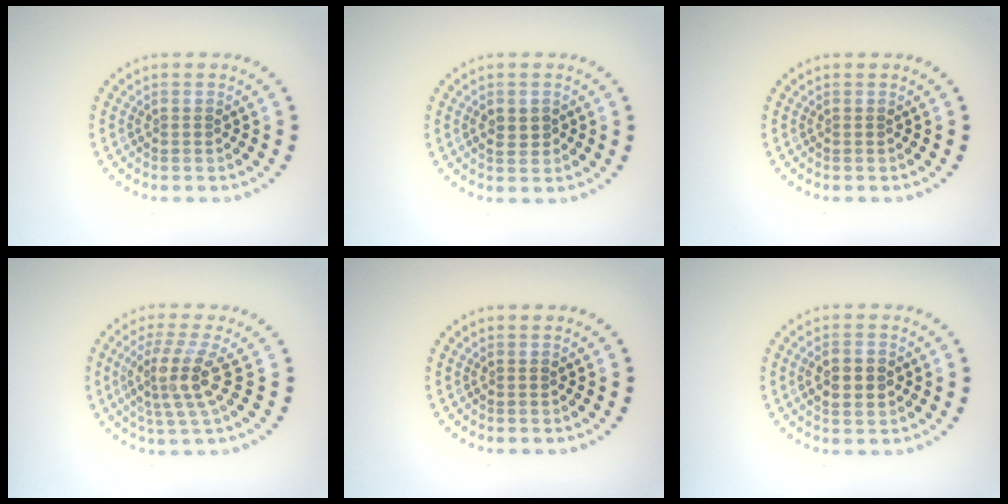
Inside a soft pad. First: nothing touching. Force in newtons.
{"total": 1.3, "press": 1.3, "slide": 0.1}
{"total": 0.0}
{"total": 4.0, "press": 2.8, "slide": 2.8}
{"total": 0.0}
{"total": 2.8, "press": 2.8, "slide": 0.1}